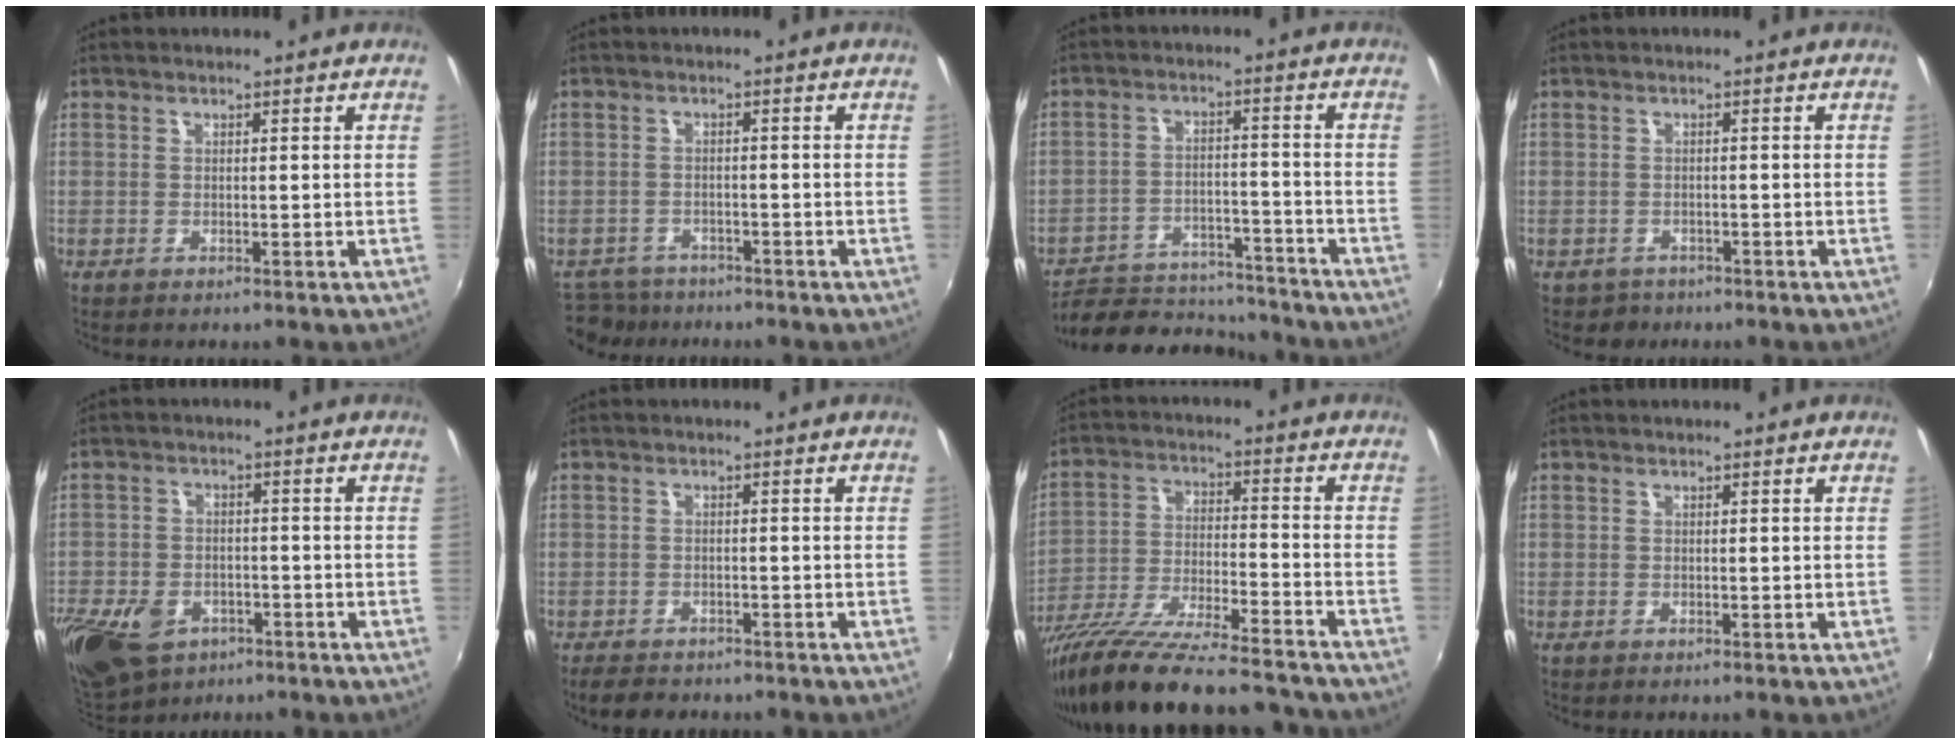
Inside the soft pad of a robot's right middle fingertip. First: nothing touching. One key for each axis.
{"total": 6.2, "fx": -5.4, "fy": 2.9, "fz": 0.9, "tx": -0.039, "ty": -0.009, "tz": -0.092}
{"total": 14.7, "fx": -13.2, "fy": 5.1, "fz": 3.9, "tx": -0.090, "ty": 0.014, "tz": -0.186}
{"total": 2.5, "fx": -1.6, "fy": 1.9, "fz": 0.2, "tx": -0.011, "ty": -0.002, "tz": -0.023}
{"total": 18.5, "fx": -9.7, "fy": 12.5, "fz": 9.7, "tx": -0.261, "ty": -0.033, "tz": -0.159}
{"total": 4.2, "fx": -3.4, "fy": 2.1, "fz": 1.3, "tx": -0.037, "ty": -0.006, "tz": -0.059}
{"total": 22.3, "fx": -19.3, "fy": 3.0, "fz": 10.8, "tx": -0.199, "ty": -0.051, "tz": -0.304}
{"total": 0.0}